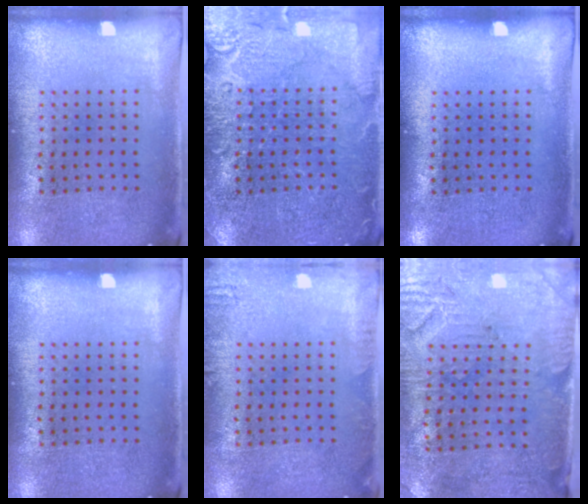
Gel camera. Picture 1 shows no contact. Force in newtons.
{"total": 4.8, "press": 4.7, "slide": 0.8}
{"total": 0.0}
{"total": 0.0}
{"total": 1.4, "press": 1.3, "slide": 0.2}
{"total": 3.1, "press": 2.7, "slide": 1.6}